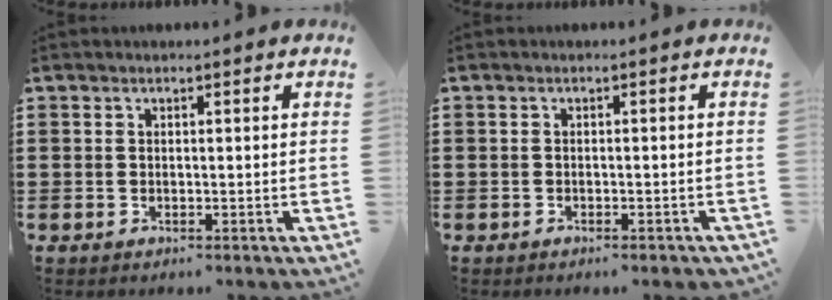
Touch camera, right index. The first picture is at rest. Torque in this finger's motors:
{"motor_torque": [-0.20, 0.41, -0.22, -0.10]}